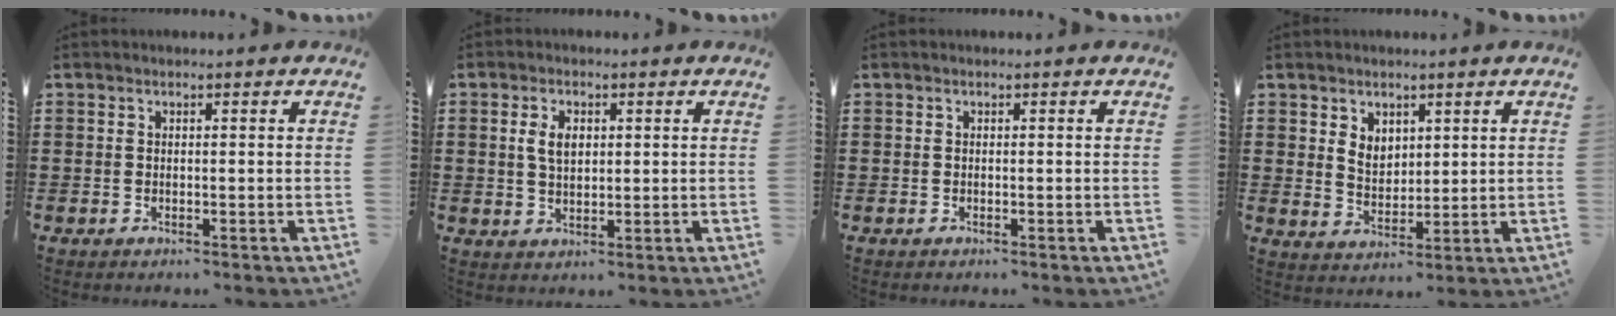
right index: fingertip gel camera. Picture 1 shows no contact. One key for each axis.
{"total": 3.9, "fx": 0.8, "fy": 2.2, "fz": 3.1, "tx": -0.065, "ty": 0.011, "tz": 0.012}
{"total": 0.0}
{"total": 3.8, "fx": 2.0, "fy": 2.9, "fz": 1.4, "tx": -0.030, "ty": 0.007, "tz": 0.035}